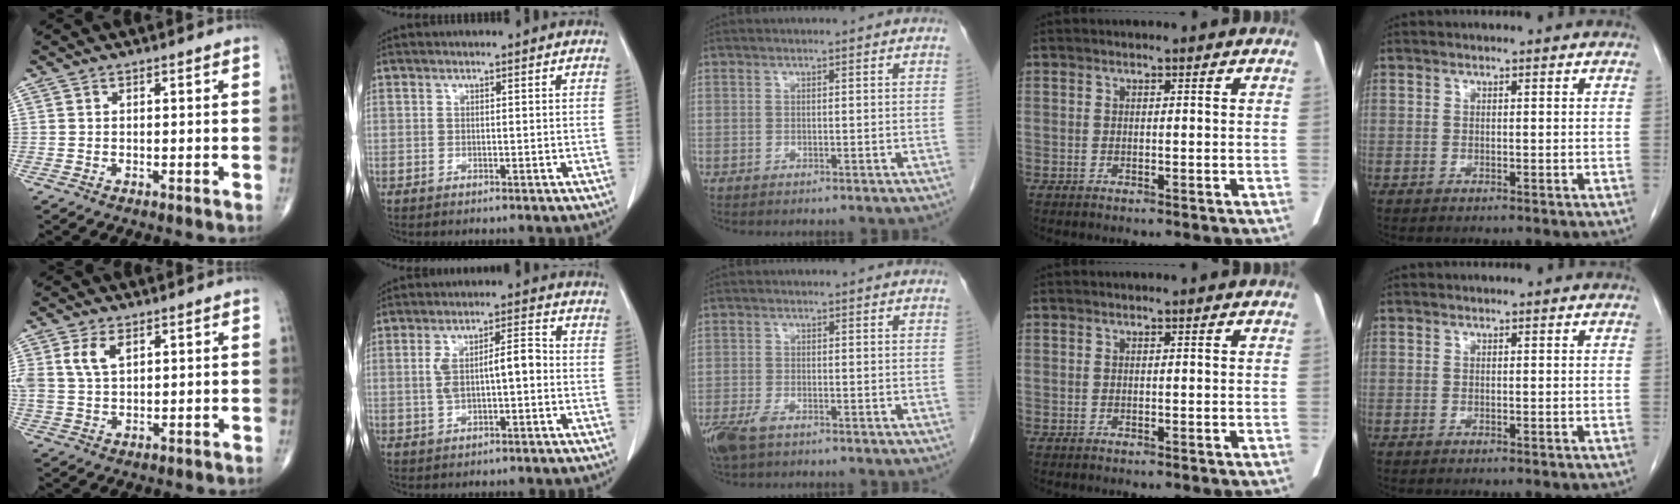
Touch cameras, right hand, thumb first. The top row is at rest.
{"thumb": {"total": 5.6, "force": [2.2, 3.1, 4.0], "torque": [-0.083, -0.002, 0.049]}, "index": {"total": 6.8, "force": [-0.2, 2.1, 6.5], "torque": [-0.129, 0.026, 0.001]}, "middle": {"total": 4.8, "force": [-3.2, 1.9, 3.1], "torque": [-0.068, -0.010, -0.057]}}